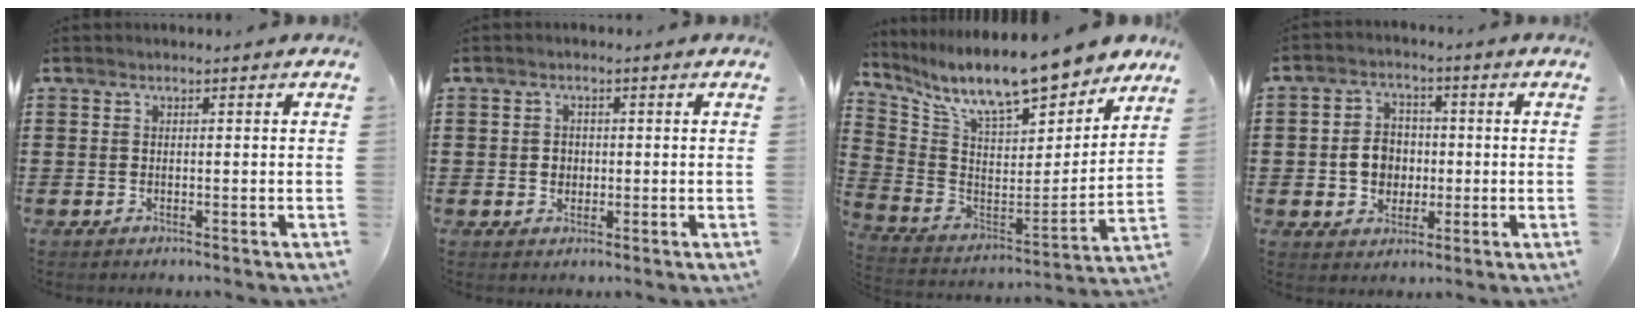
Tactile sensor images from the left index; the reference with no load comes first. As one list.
[{"total": 1.8, "force": [0.1, 1.7, 0.6], "torque": [-0.018, 0.009, -0.001]}, {"total": 12.4, "force": [11.0, 2.1, 5.3], "torque": [-0.133, -0.082, 0.189]}, {"total": 6.0, "force": [-0.4, 5.3, 2.8], "torque": [-0.061, 0.013, -0.010]}]